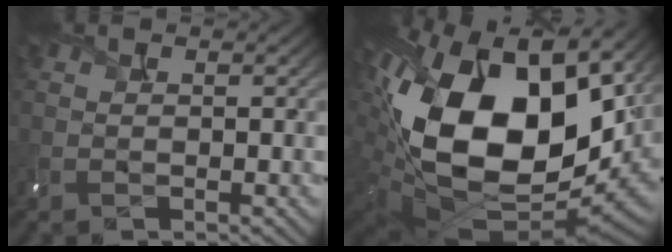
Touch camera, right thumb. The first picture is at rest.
{"total": 21.4, "force": [3.8, 12.7, 16.8], "torque": [-0.365, -0.015, 0.073]}